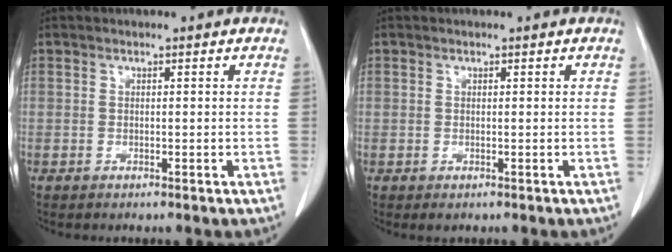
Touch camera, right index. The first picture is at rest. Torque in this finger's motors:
{"motor_torque": [-1.31, 0.04, -0.63, -0.20]}